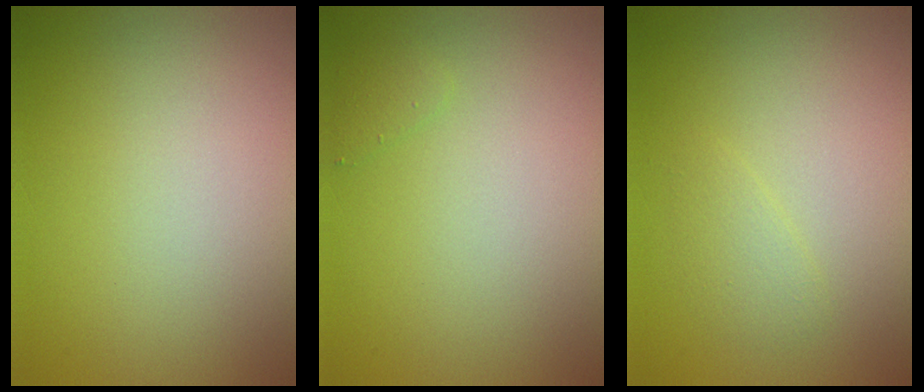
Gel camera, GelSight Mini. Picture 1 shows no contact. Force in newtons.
{"total": 0.8, "press": 0.8, "slide": 0.1}
{"total": 1.2, "press": 1.2, "slide": 0.1}